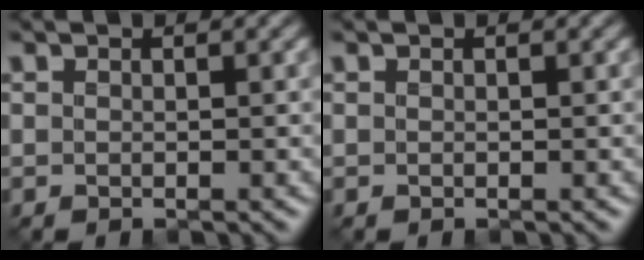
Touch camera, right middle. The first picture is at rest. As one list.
[{"total": 0.0}]